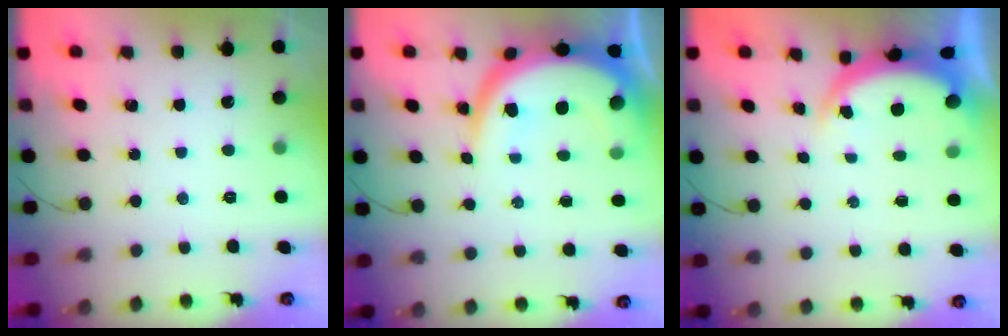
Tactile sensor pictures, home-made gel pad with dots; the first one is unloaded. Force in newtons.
{"total": 13.4, "press": 13.3, "slide": 1.5}
{"total": 4.8, "press": 4.7, "slide": 1.3}